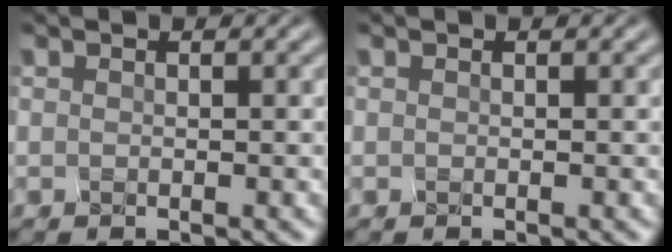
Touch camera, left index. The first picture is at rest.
{"total": 0.0}